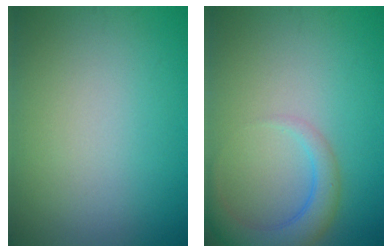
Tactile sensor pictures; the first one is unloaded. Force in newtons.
{"total": 3.4, "press": 3.4, "slide": 0.3}